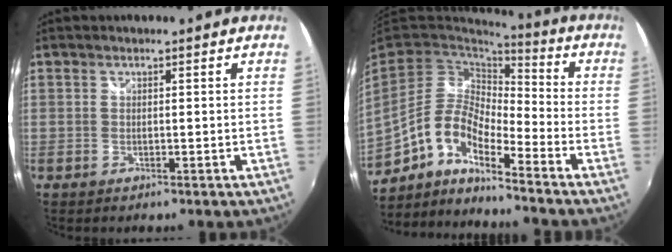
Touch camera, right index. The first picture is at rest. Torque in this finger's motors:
{"motor_torque": [0.34, -0.69, 0.57, 0.12]}